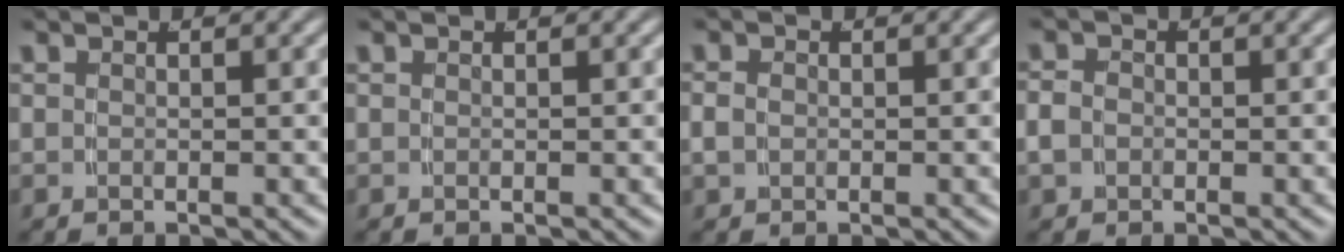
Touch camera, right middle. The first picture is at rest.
{"total": 0.0}
{"total": 1.0, "force": [-0.3, 0.7, 0.7], "torque": [-0.020, -0.006, 0.000]}
{"total": 1.8, "force": [-0.5, 1.5, 0.9], "torque": [-0.028, -0.008, -0.005]}